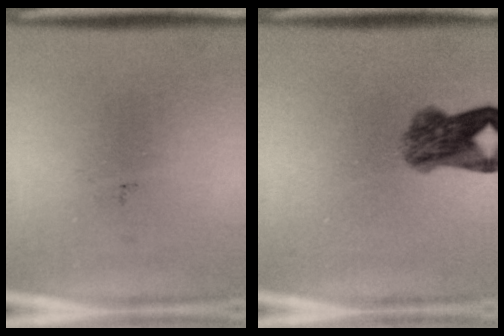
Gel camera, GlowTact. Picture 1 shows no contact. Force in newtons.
{"total": 5.2}